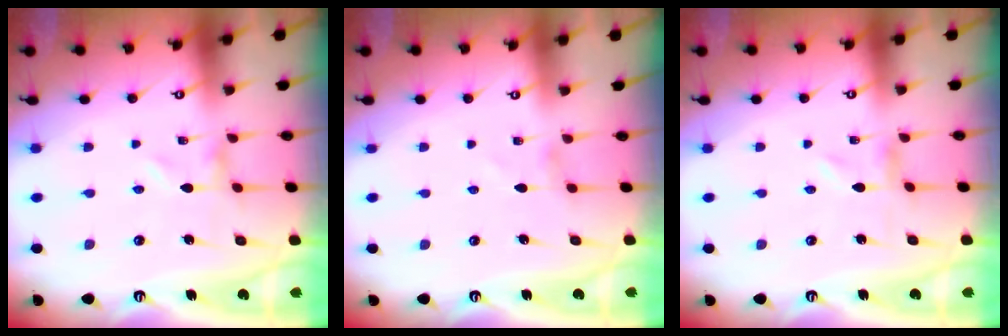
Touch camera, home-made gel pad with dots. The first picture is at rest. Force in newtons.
{"total": 0.0}
{"total": 0.0}